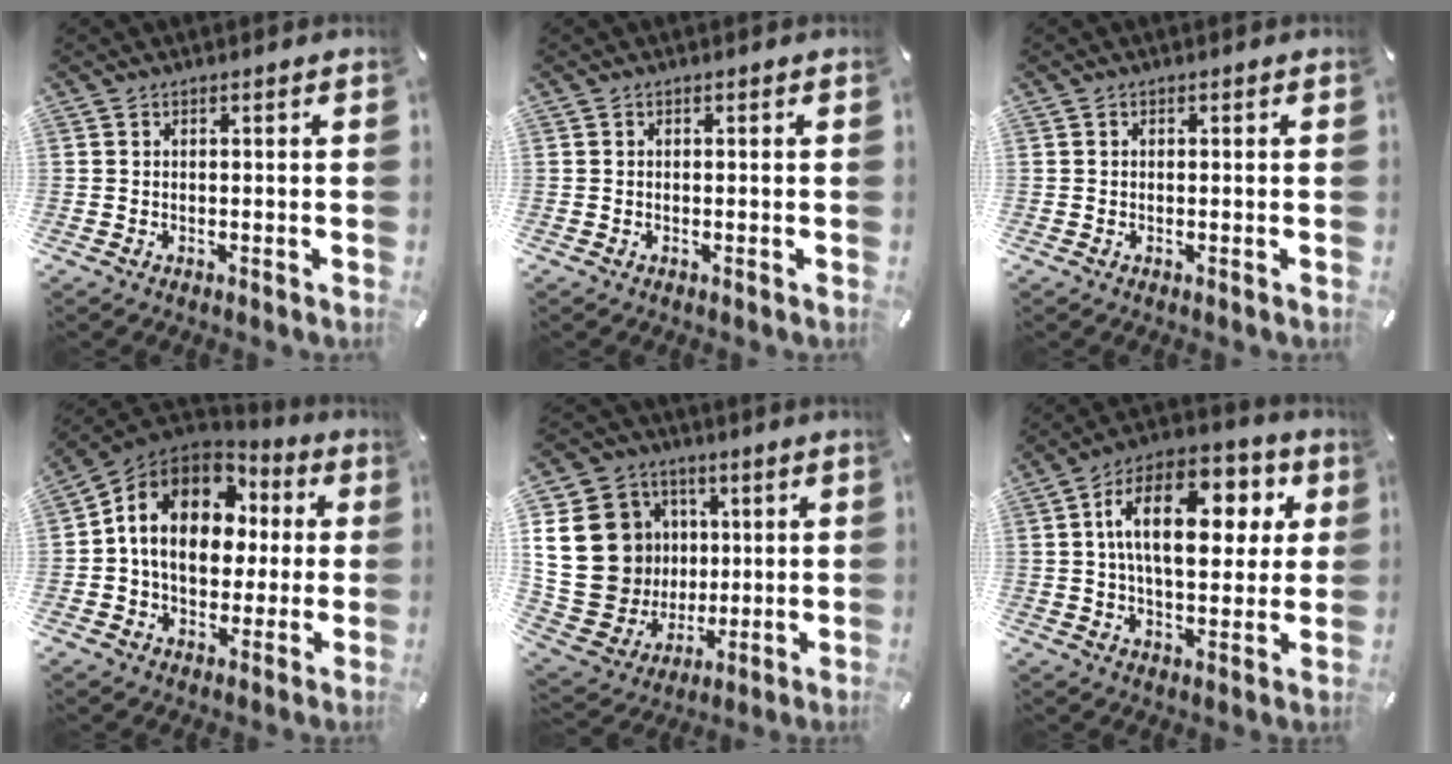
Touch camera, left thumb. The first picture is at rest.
{"total": 0.0}
{"total": 0.0}
{"total": 15.0, "force": [2.6, 11.6, 9.1], "torque": [-0.175, 0.000, 0.049]}
{"total": 22.5, "force": [3.8, 20.0, 9.7], "torque": [-0.191, -0.012, 0.104]}
{"total": 19.0, "force": [5.7, 10.9, 14.4], "torque": [-0.235, -0.009, 0.093]}